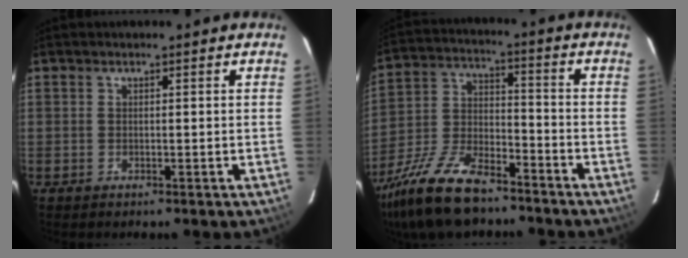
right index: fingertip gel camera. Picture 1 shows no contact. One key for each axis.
{"total": 18.5, "fx": -13.7, "fy": 7.0, "fz": 10.3, "tx": -0.226, "ty": -0.017, "tz": -0.247}